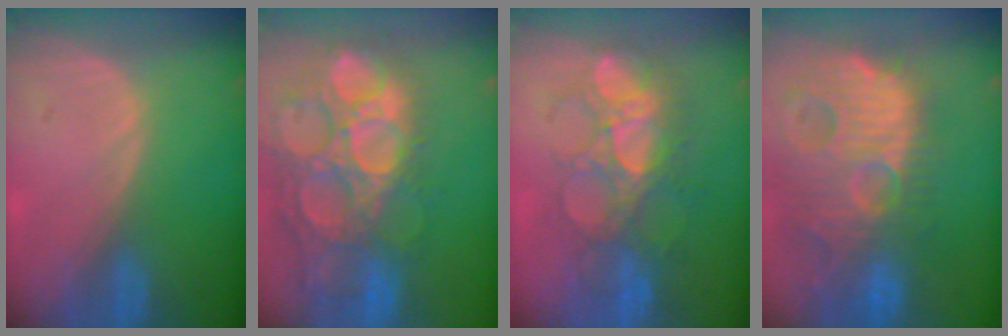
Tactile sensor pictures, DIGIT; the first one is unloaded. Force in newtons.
{"total": 15.7, "press": 12.9, "slide": 8.9}
{"total": 9.0, "press": 8.8, "slide": 1.7}
{"total": 14.8, "press": 12.7, "slide": 7.6}